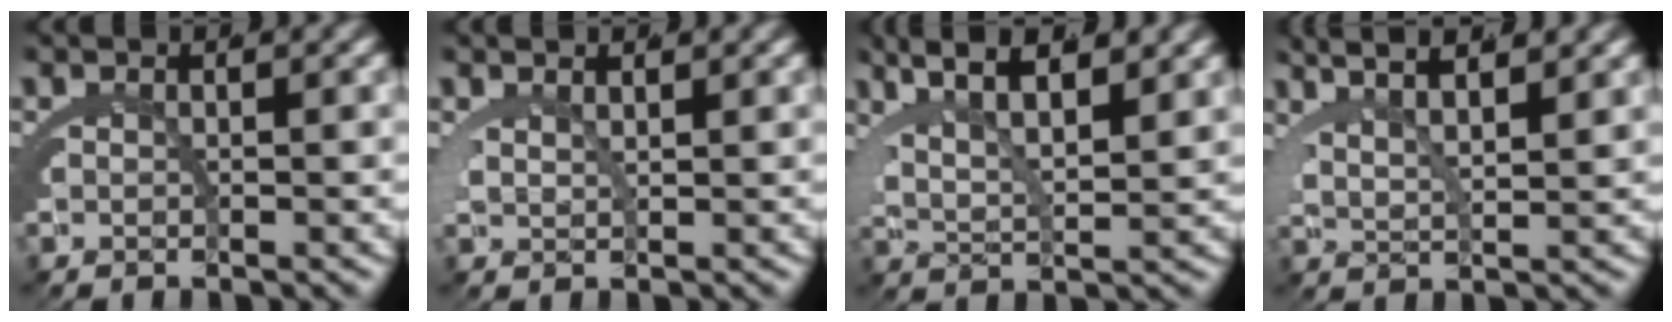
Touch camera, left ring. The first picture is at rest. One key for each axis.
{"total": 1.7, "fx": 1.6, "fy": 0.1, "fz": 0.7, "tx": -0.019, "ty": -0.006, "tz": 0.036}
{"total": 7.6, "fx": 4.4, "fy": 3.4, "fz": 5.2, "tx": -0.085, "ty": 0.016, "tz": 0.065}
{"total": 7.6, "fx": 4.9, "fy": 3.3, "fz": 4.8, "tx": -0.072, "ty": 0.019, "tz": 0.069}